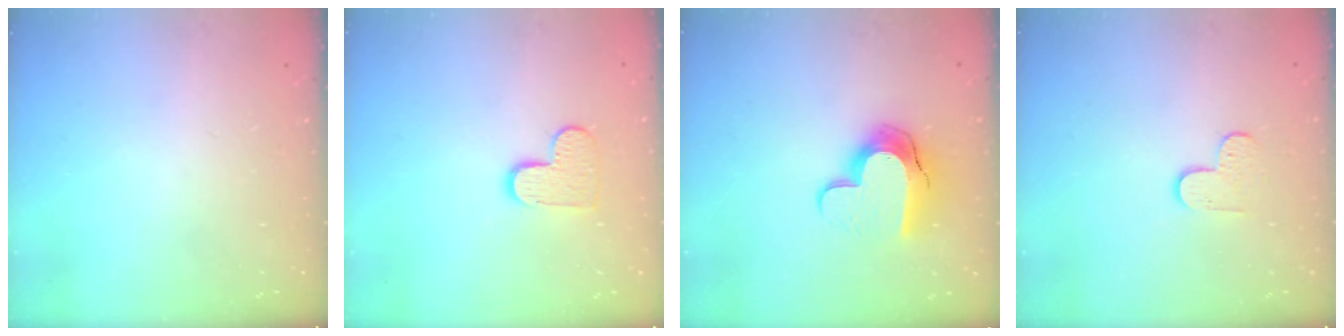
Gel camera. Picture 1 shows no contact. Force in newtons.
{"total": 8.3, "press": 8.2, "slide": 0.5}
{"total": 12.7, "press": 12.7, "slide": 0.9}
{"total": 3.8, "press": 3.8, "slide": 0.4}